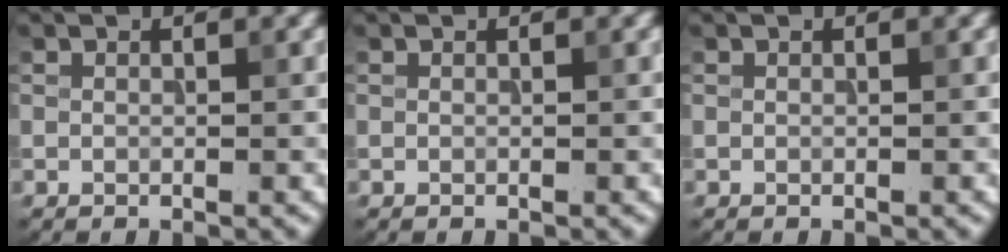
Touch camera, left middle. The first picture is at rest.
{"total": 0.0}
{"total": 0.0}